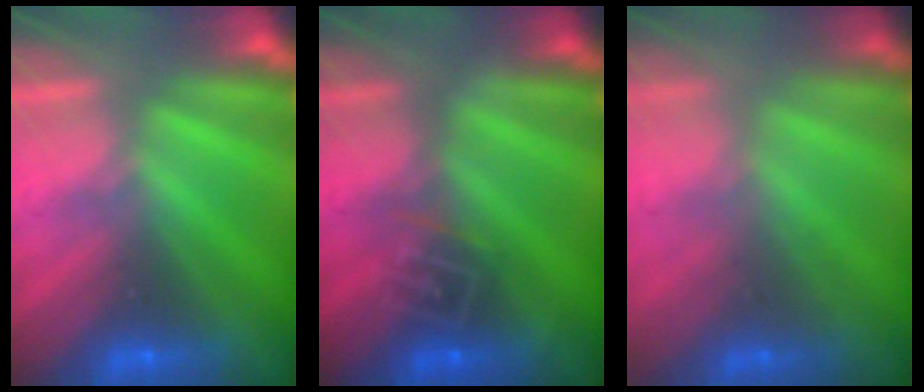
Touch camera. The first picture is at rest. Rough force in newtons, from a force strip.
{"total": 2.9}
{"total": 1.8}